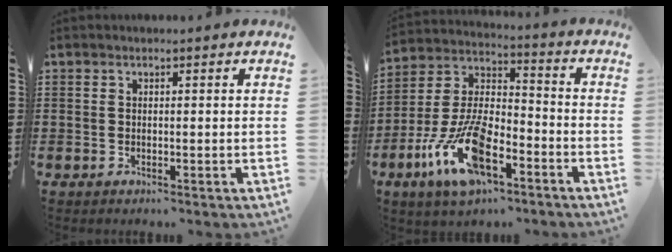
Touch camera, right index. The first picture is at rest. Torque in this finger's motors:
{"motor_torque": [2.14, 0.00, 1.05, 0.21]}